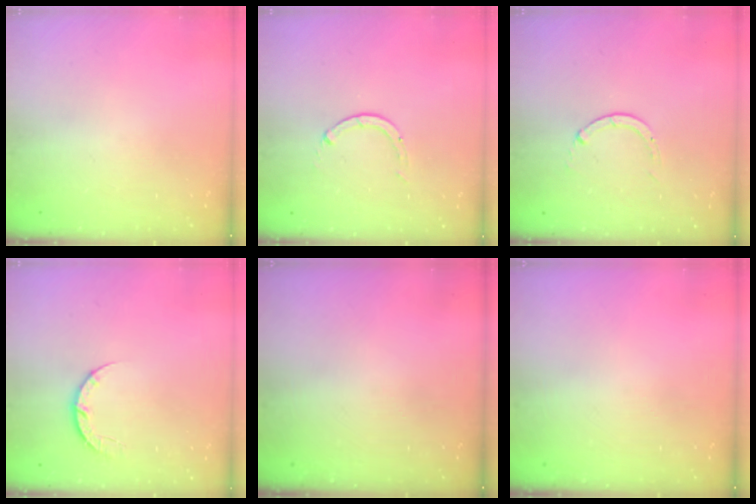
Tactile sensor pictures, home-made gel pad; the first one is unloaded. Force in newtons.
{"total": 0.0}
{"total": 0.0}
{"total": 5.1, "press": 5.1, "slide": 0.7}
{"total": 0.0}
{"total": 0.0}